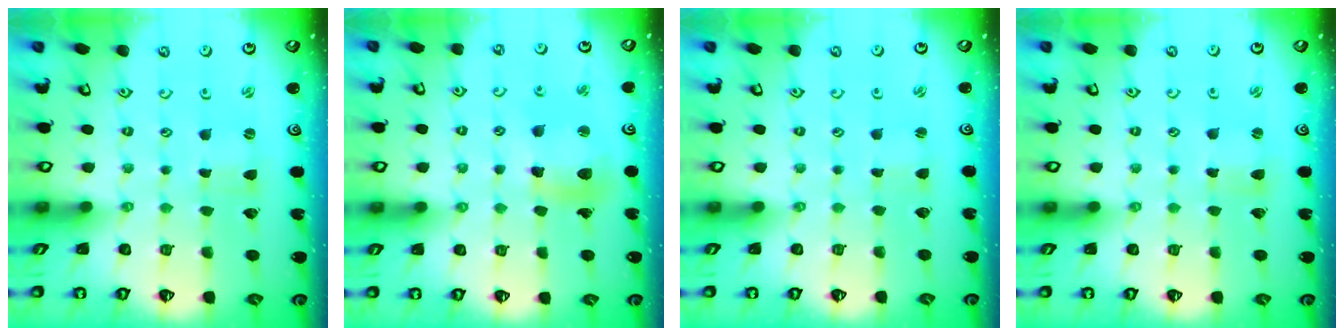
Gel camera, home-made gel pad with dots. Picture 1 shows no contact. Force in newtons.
{"total": 11.3, "press": 11.1, "slide": 2.1}
{"total": 0.0}
{"total": 0.7, "press": 0.7, "slide": 0.2}